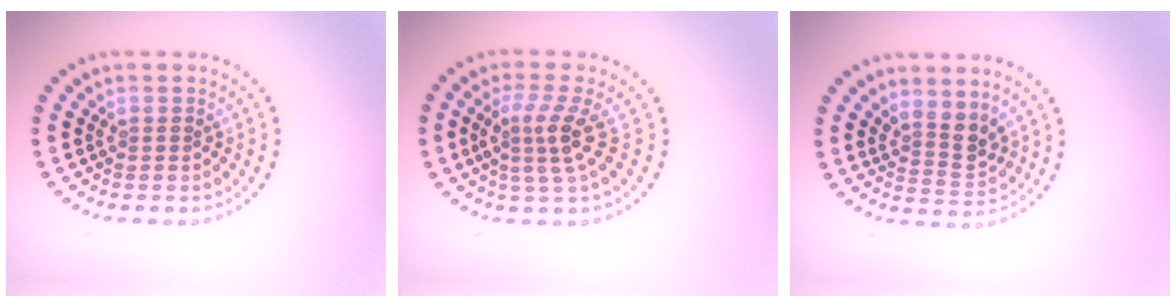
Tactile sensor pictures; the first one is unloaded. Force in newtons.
{"total": 3.1, "press": 2.2, "slide": 2.1}
{"total": 2.7, "press": 2.0, "slide": 1.8}